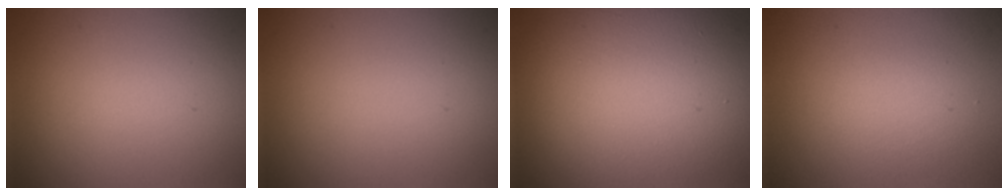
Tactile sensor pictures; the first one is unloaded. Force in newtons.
{"total": 0.0}
{"total": 16.6, "press": 16.6, "slide": 0.7}
{"total": 2.1, "press": 2.1, "slide": 0.1}